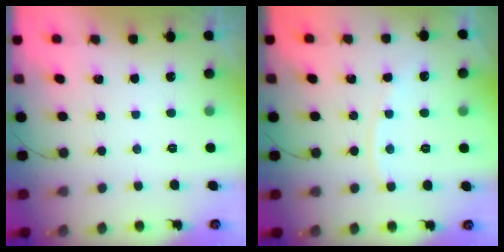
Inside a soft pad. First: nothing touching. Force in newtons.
{"total": 3.3, "press": 3.2, "slide": 0.4}